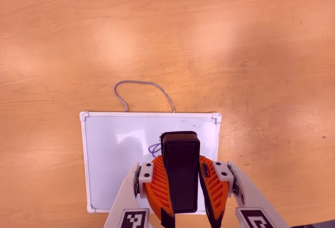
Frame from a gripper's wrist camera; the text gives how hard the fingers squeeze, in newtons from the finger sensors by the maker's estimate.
{"total": 10.6, "left": 8.6, "right": 12.6}